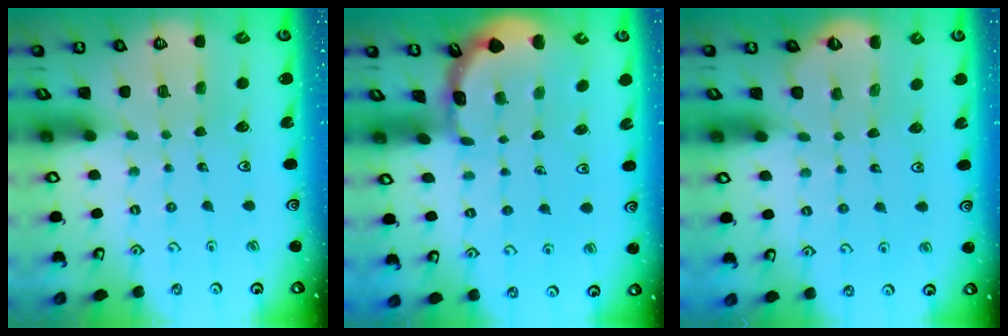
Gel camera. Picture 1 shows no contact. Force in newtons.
{"total": 1.6, "press": 1.6, "slide": 0.3}
{"total": 1.9, "press": 0.5, "slide": 1.9}